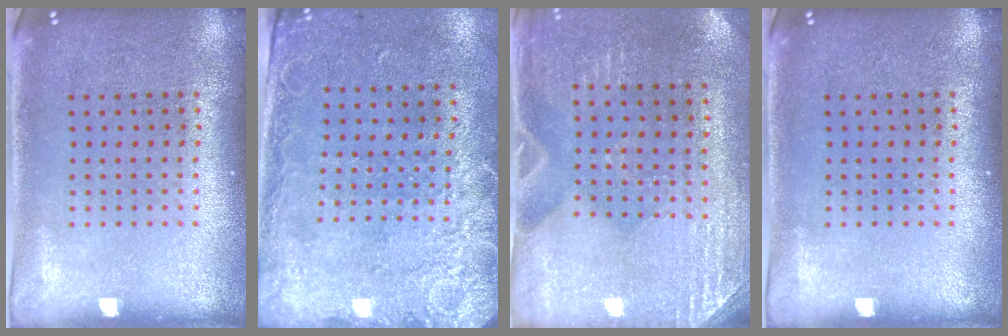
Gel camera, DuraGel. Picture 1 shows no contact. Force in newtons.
{"total": 2.6, "press": 2.0, "slide": 1.7}
{"total": 3.0, "press": 2.8, "slide": 1.0}
{"total": 0.0}